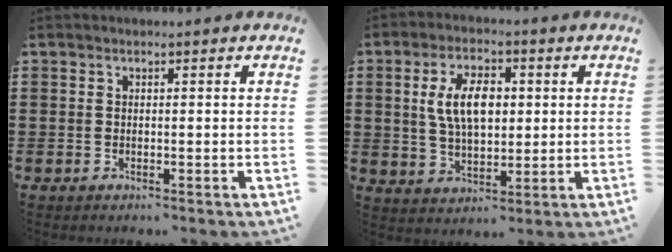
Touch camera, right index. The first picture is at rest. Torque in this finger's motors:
{"motor_torque": [0.83, 0.22, 0.58, 0.12]}